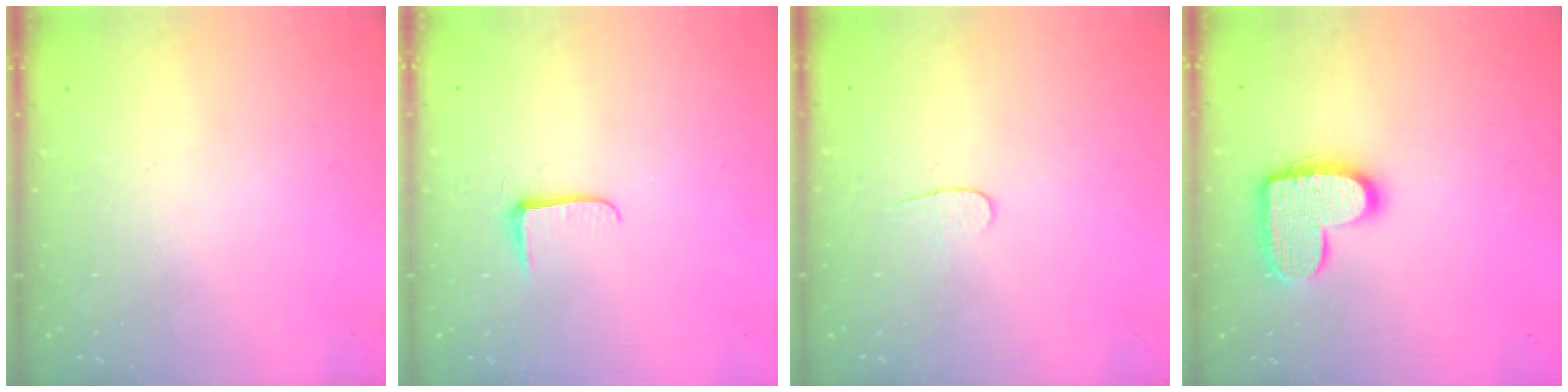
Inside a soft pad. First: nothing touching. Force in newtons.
{"total": 5.8, "press": 5.8, "slide": 0.9}
{"total": 4.8, "press": 4.8, "slide": 0.5}
{"total": 14.6, "press": 14.6, "slide": 0.8}